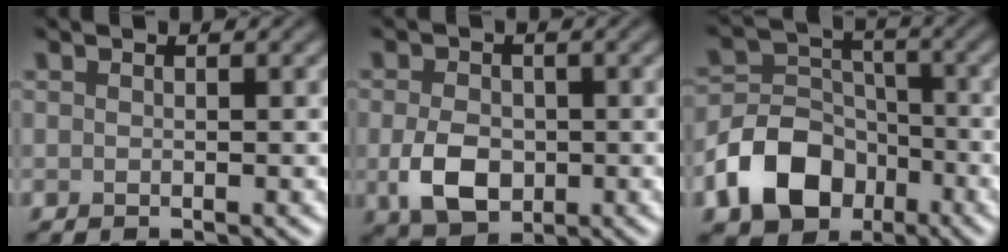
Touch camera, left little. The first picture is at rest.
{"total": 4.6, "force": [-0.8, 3.2, 3.1], "torque": [-0.064, -0.009, -0.019]}
{"total": 8.0, "force": [-3.9, 5.8, 3.9], "torque": [-0.070, -0.004, -0.082]}